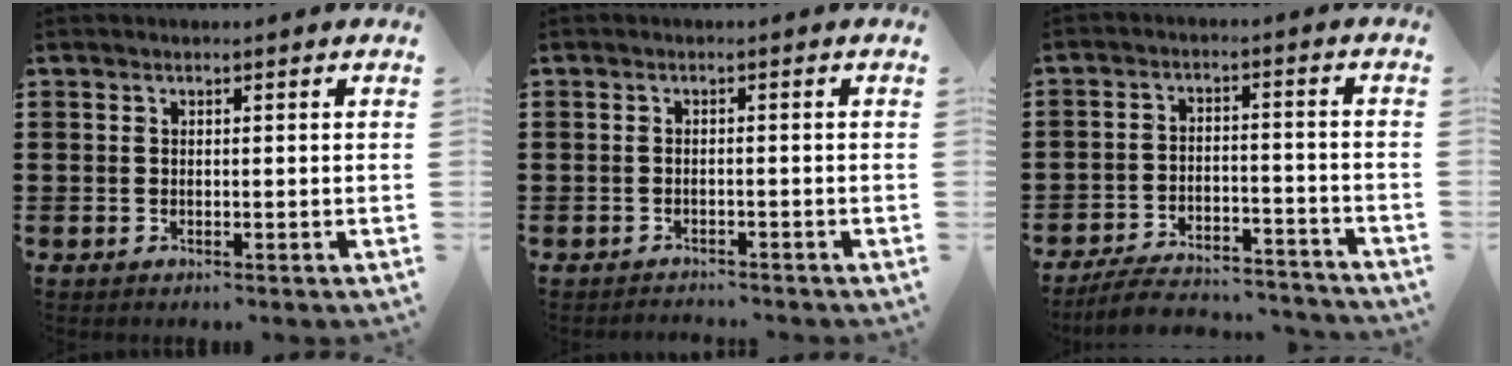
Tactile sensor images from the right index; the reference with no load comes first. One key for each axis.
{"total": 1.2, "fx": -1.2, "fy": 0.1, "fz": 0.1, "tx": -0.006, "ty": 0.000, "tz": -0.025}
{"total": 6.4, "fx": -6.0, "fy": 0.9, "fz": 1.9, "tx": -0.039, "ty": 0.008, "tz": -0.117}